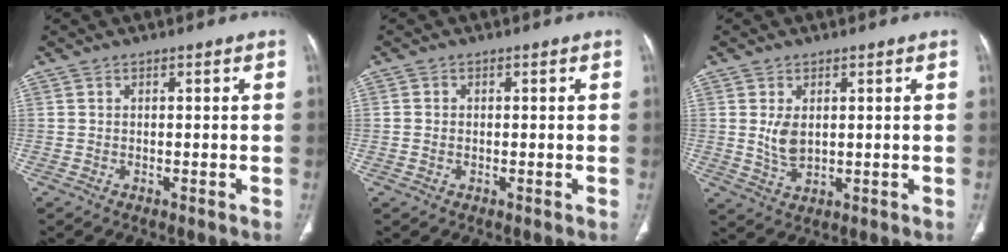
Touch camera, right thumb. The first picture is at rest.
{"total": 1.2, "force": [-0.1, 1.0, 0.7], "torque": [-0.015, 0.004, -0.002]}
{"total": 4.4, "force": [0.8, 2.6, 3.5], "torque": [-0.065, -0.012, 0.023]}